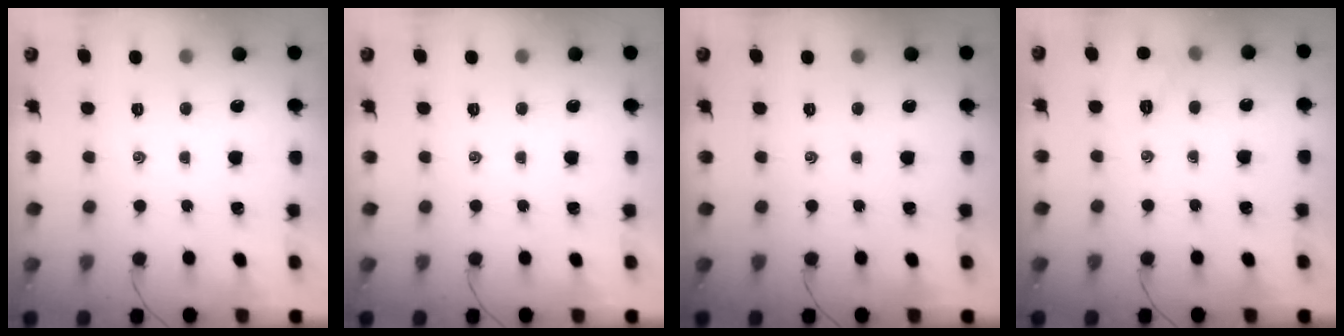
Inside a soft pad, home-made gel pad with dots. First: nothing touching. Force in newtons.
{"total": 0.0}
{"total": 0.0}
{"total": 6.6, "press": 6.3, "slide": 1.8}